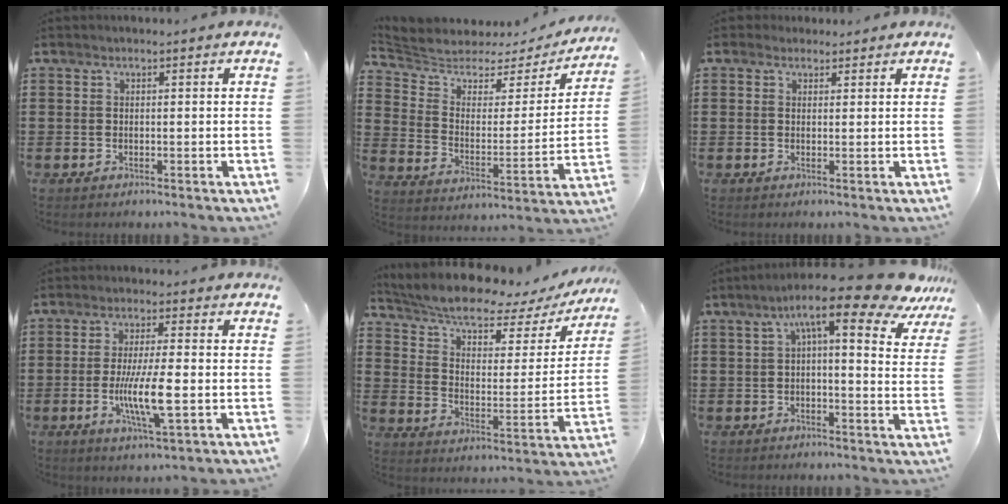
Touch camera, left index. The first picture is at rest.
{"total": 4.5, "force": [3.9, 1.9, 1.1], "torque": [-0.052, -0.031, 0.061]}
{"total": 1.5, "force": [1.1, 1.0, 0.2], "torque": [-0.008, 0.007, 0.021]}
{"total": 8.2, "force": [-1.6, 1.3, 7.9], "torque": [-0.153, -0.012, -0.033]}
{"total": 8.1, "force": [6.5, 1.6, 4.5], "torque": [-0.107, -0.042, 0.107]}
{"total": 11.3, "force": [7.0, 1.8, 8.7], "torque": [-0.146, -0.028, 0.109]}